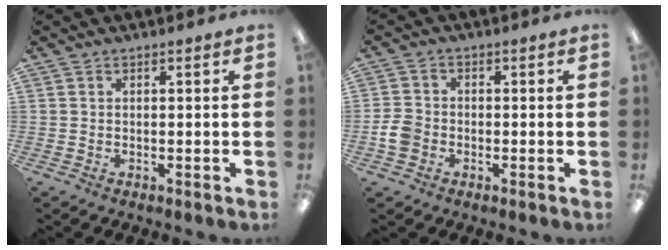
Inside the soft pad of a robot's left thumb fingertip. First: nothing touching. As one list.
[{"total": 4.7, "force": [-1.4, 3.9, 2.3], "torque": [-0.051, 0.008, -0.027]}]